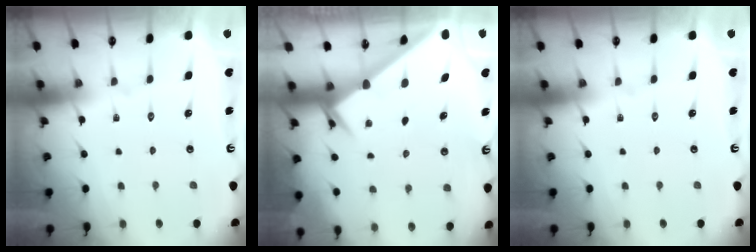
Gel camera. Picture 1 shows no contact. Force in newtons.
{"total": 2.5, "press": 2.5, "slide": 0.3}
{"total": 0.0}